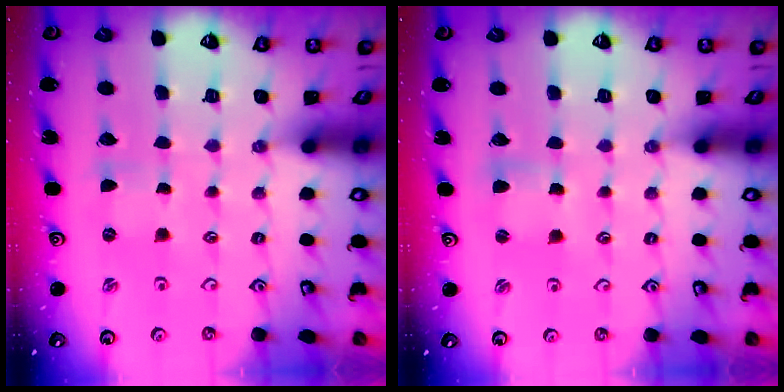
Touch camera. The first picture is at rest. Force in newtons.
{"total": 2.8, "press": 2.8, "slide": 0.3}